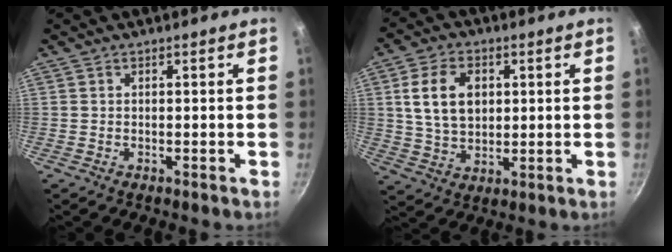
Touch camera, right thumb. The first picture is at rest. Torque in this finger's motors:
{"motor_torque": [0.29, 2.67, 0.90, 0.08, 0.23]}